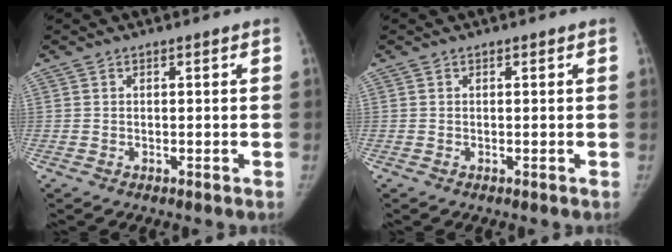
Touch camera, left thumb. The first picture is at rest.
{"total": 0.0}